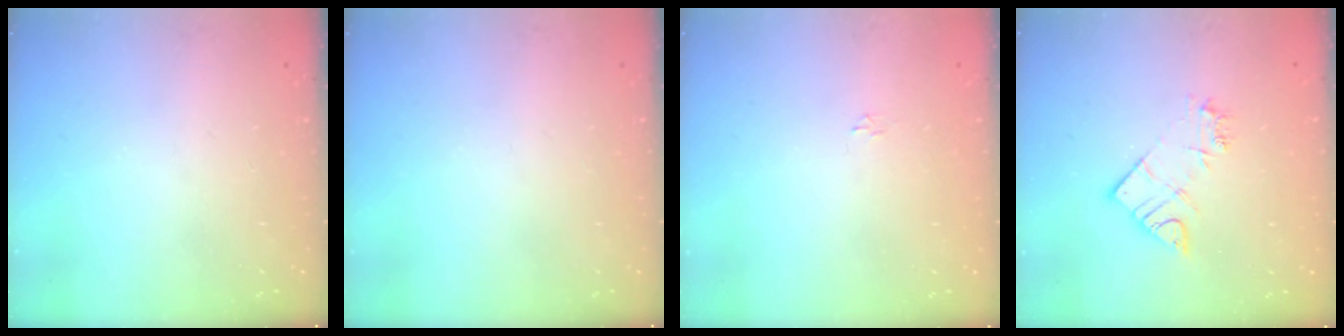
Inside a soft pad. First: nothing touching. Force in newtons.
{"total": 0.0}
{"total": 1.8, "press": 1.8, "slide": 0.2}
{"total": 8.7, "press": 8.7, "slide": 0.8}